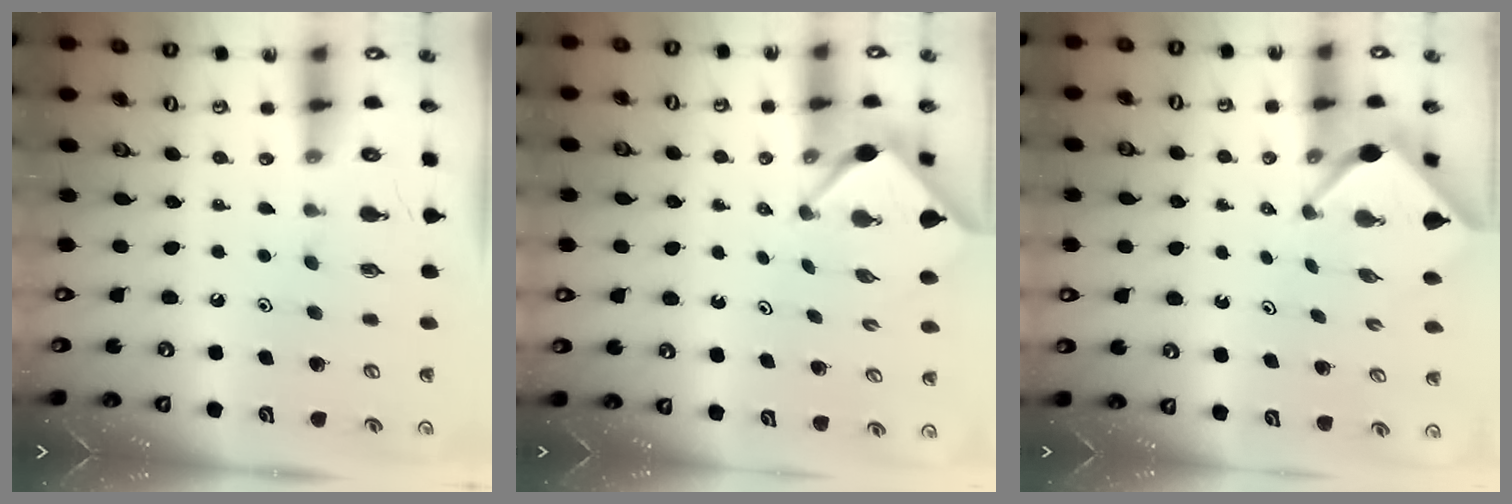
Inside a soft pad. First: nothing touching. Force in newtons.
{"total": 2.9, "press": 2.9, "slide": 0.3}
{"total": 2.4, "press": 2.4, "slide": 0.3}